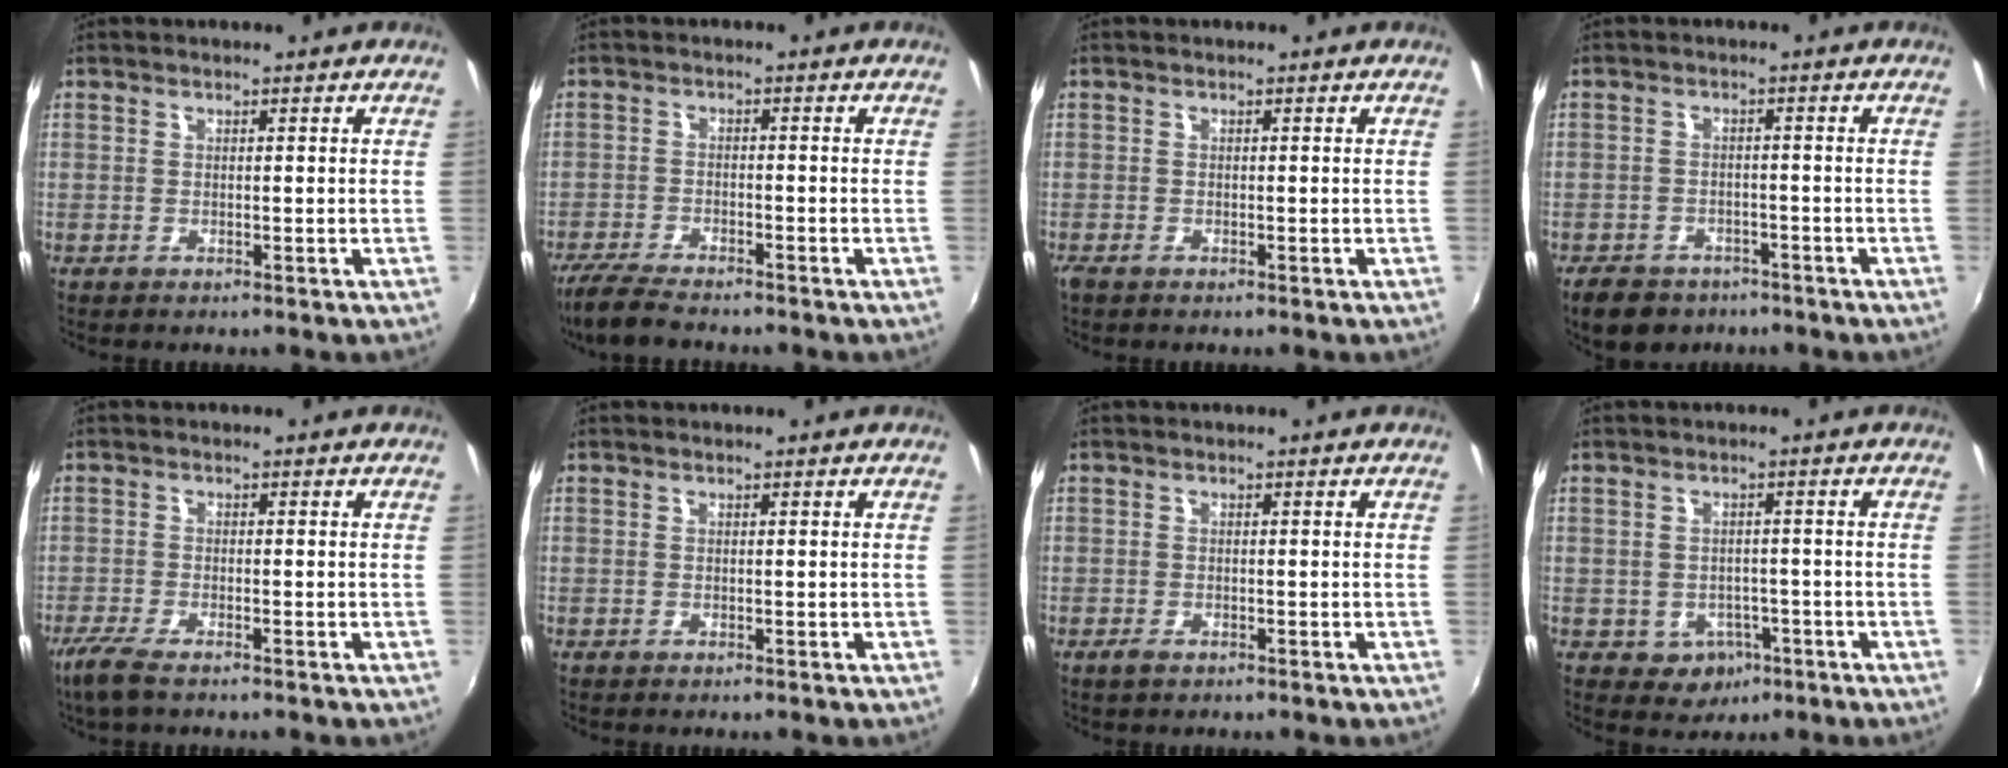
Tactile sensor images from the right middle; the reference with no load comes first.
{"total": 7.4, "force": [-6.5, 1.2, 3.4], "torque": [-0.096, -0.025, -0.118]}
{"total": 1.0, "force": [-0.8, 0.3, 0.5], "torque": [-0.010, -0.005, -0.017]}
{"total": 8.0, "force": [-5.8, 4.6, 2.9], "torque": [-0.076, -0.004, -0.088]}
{"total": 4.8, "force": [-3.6, 1.0, 3.1], "torque": [-0.084, -0.015, -0.072]}
{"total": 0.0}
{"total": 1.5, "force": [-1.0, 0.6, 0.8], "torque": [-0.018, -0.004, -0.020]}
{"total": 4.7, "force": [-1.9, 4.1, 1.3], "torque": [-0.037, 0.005, -0.015]}